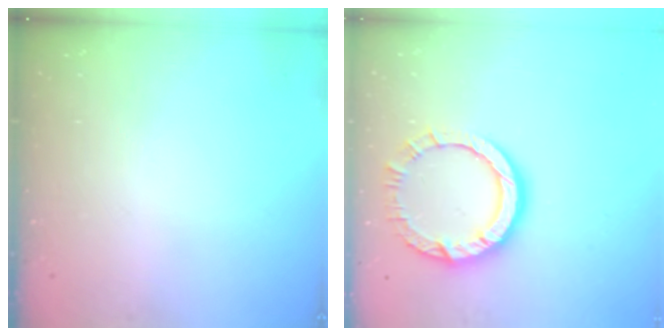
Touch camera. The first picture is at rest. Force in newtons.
{"total": 11.6, "press": 11.6, "slide": 0.8}